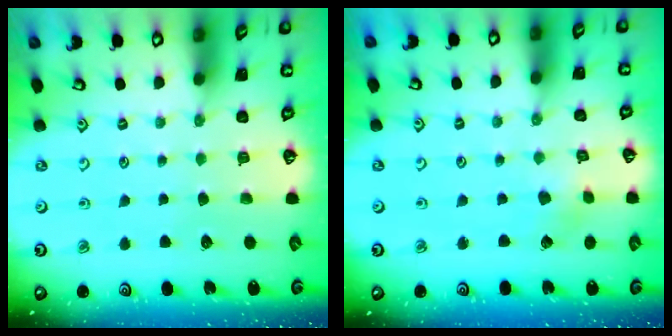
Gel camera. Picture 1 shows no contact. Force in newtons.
{"total": 2.4, "press": 2.4, "slide": 0.3}